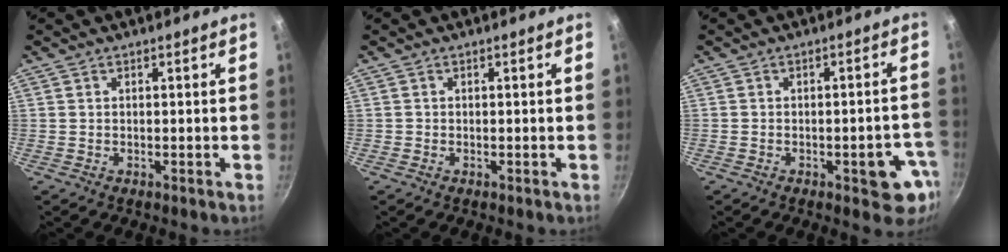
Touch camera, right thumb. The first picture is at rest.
{"total": 0.0}
{"total": 8.0, "force": [-3.2, 3.3, 6.5], "torque": [-0.041, 0.019, -0.037]}